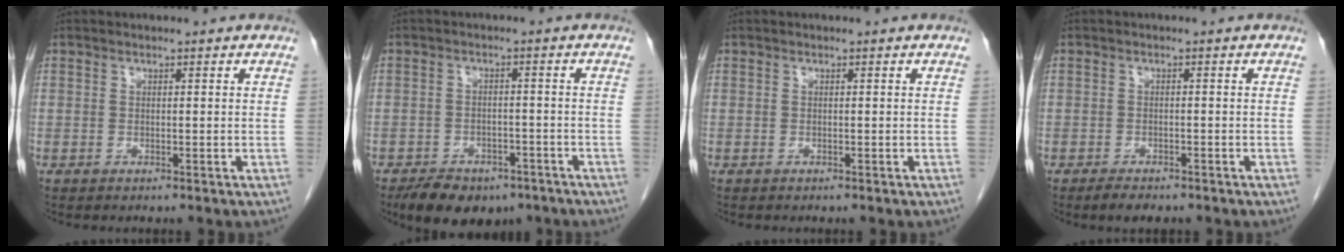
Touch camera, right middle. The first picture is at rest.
{"total": 9.3, "force": [-6.8, 4.8, 4.1], "torque": [-0.058, 0.002, -0.099]}
{"total": 0.0}
{"total": 2.5, "force": [-2.0, 0.9, 1.2], "torque": [-0.024, -0.003, -0.028]}